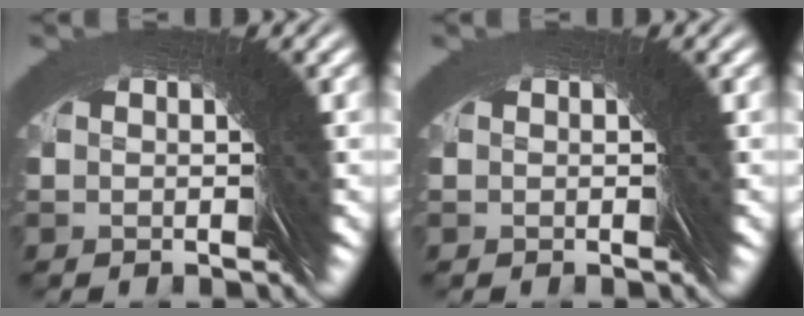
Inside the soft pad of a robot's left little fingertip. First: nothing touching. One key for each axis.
{"total": 0.0}